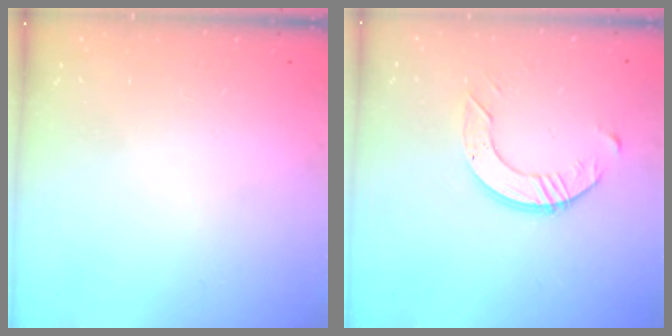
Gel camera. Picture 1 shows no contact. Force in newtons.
{"total": 6.4, "press": 6.4, "slide": 0.6}